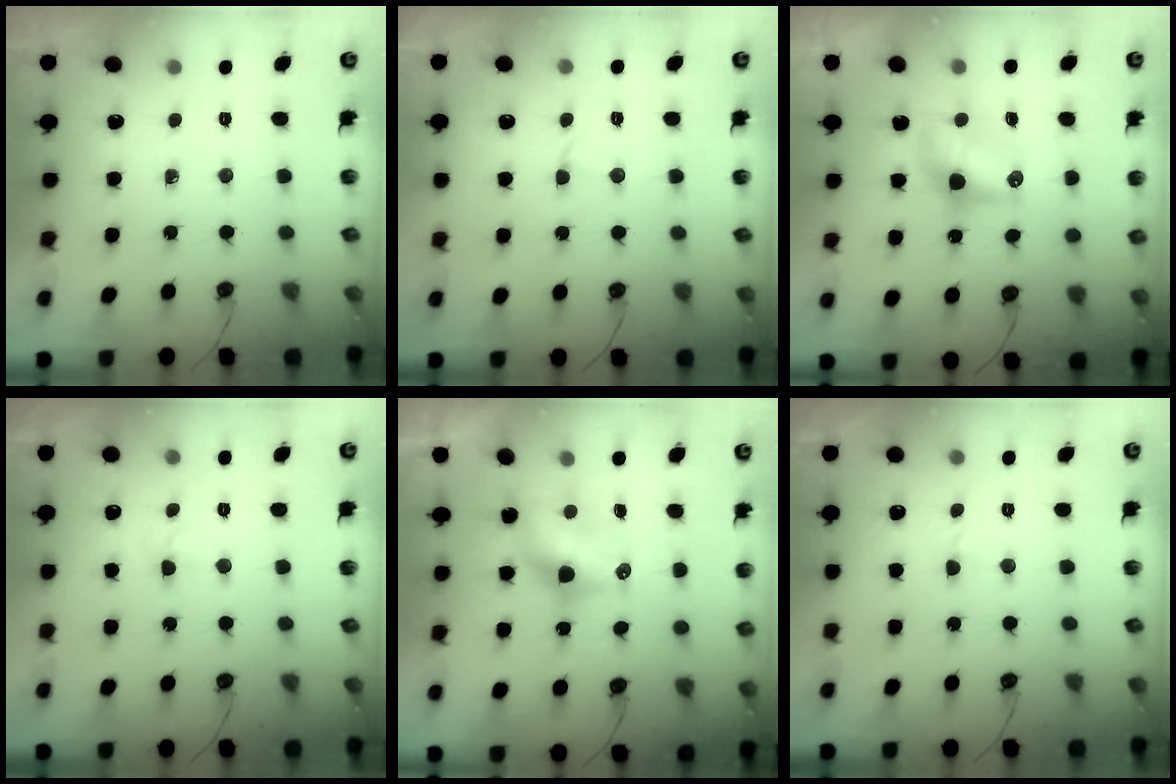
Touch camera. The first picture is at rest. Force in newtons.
{"total": 2.3, "press": 2.3, "slide": 0.3}
{"total": 9.7, "press": 8.8, "slide": 4.1}
{"total": 2.7, "press": 2.6, "slide": 0.6}
{"total": 7.3, "press": 7.3, "slide": 0.5}
{"total": 3.6, "press": 1.5, "slide": 3.3}